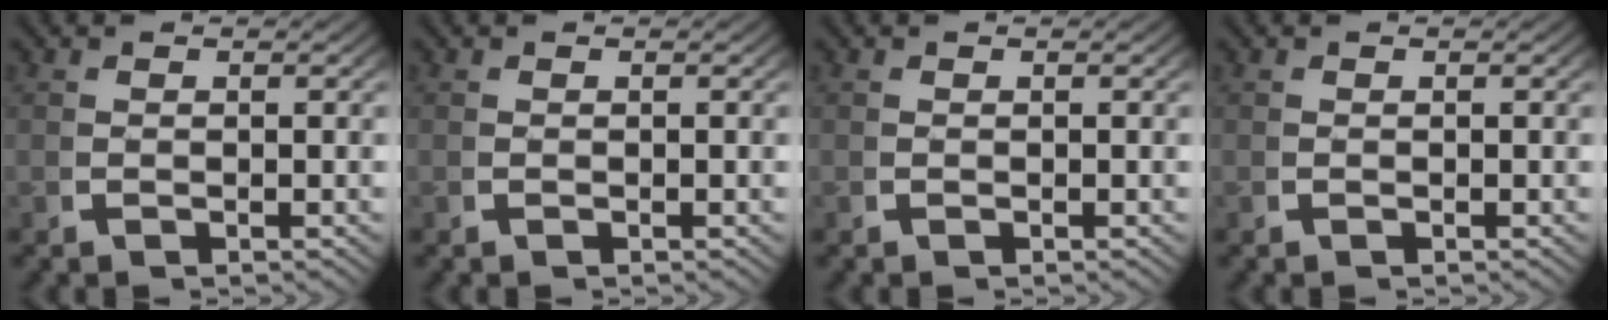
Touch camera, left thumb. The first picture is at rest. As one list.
[{"total": 0.0}, {"total": 0.0}, {"total": 0.0}]